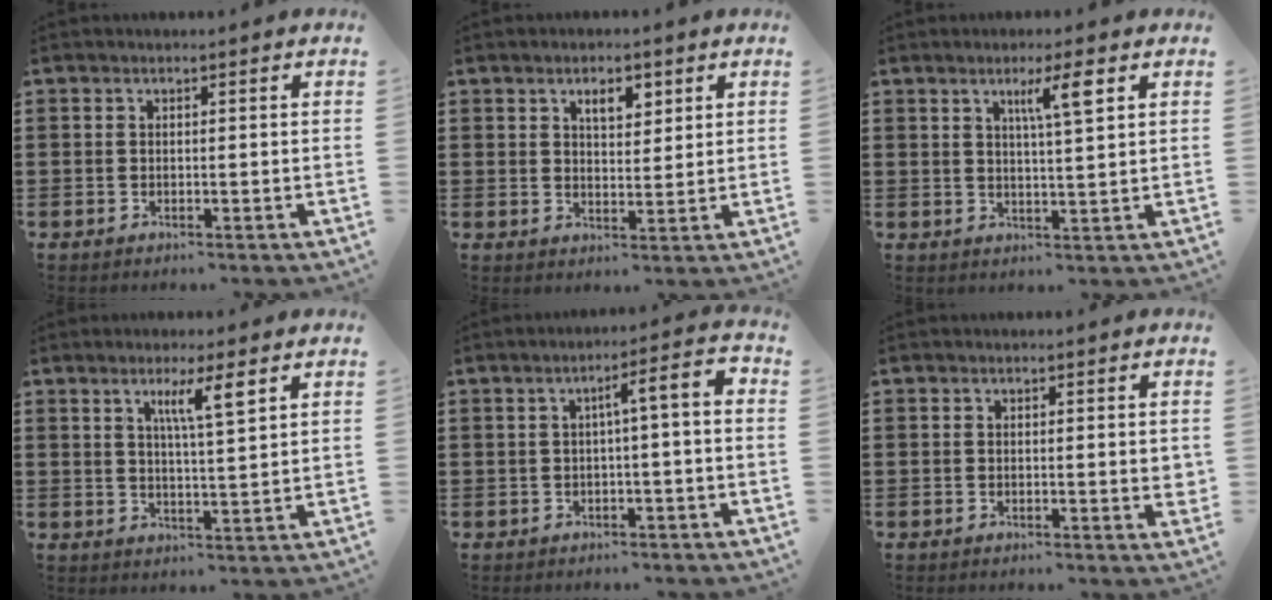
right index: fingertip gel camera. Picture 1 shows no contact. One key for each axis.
{"total": 3.9, "fx": 2.2, "fy": 1.8, "fz": 2.6, "tx": -0.033, "ty": -0.002, "tz": 0.034}
{"total": 5.1, "fx": 2.5, "fy": 0.3, "fz": 4.5, "tx": -0.078, "ty": -0.002, "tz": 0.034}
{"total": 4.9, "fx": 2.5, "fy": 0.3, "fz": 4.2, "tx": -0.082, "ty": -0.001, "tz": 0.039}
{"total": 4.3, "fx": -0.6, "fy": 0.3, "fz": 4.3, "tx": -0.082, "ty": 0.005, "tz": -0.018}
{"total": 1.3, "fx": 0.2, "fy": 0.3, "fz": 1.2, "tx": -0.025, "ty": 0.002, "tz": 0.003}